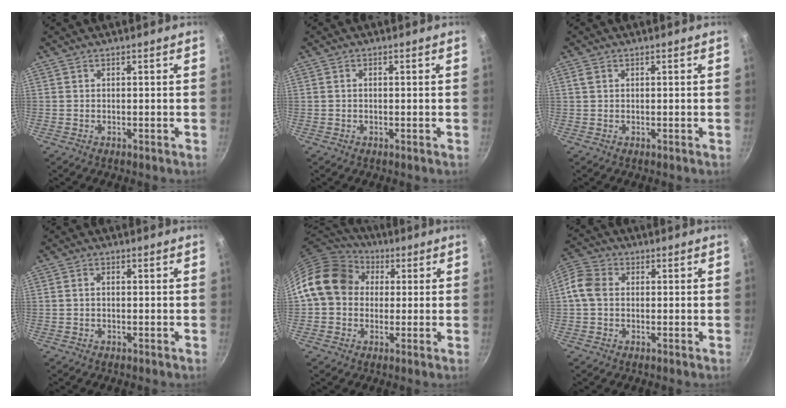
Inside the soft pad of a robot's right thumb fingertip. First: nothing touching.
{"total": 0.6, "force": [-0.1, 0.4, 0.4], "torque": [-0.009, 0.005, -0.002]}
{"total": 1.4, "force": [0.5, 1.1, 0.7], "torque": [-0.014, 0.001, 0.007]}
{"total": 1.2, "force": [-0.2, 0.8, 0.8], "torque": [-0.016, 0.010, -0.004]}
{"total": 13.9, "force": [2.0, 11.7, 7.3], "torque": [-0.098, 0.029, 0.019]}
{"total": 6.2, "force": [0.0, 5.0, 3.6], "torque": [-0.061, 0.013, -0.018]}